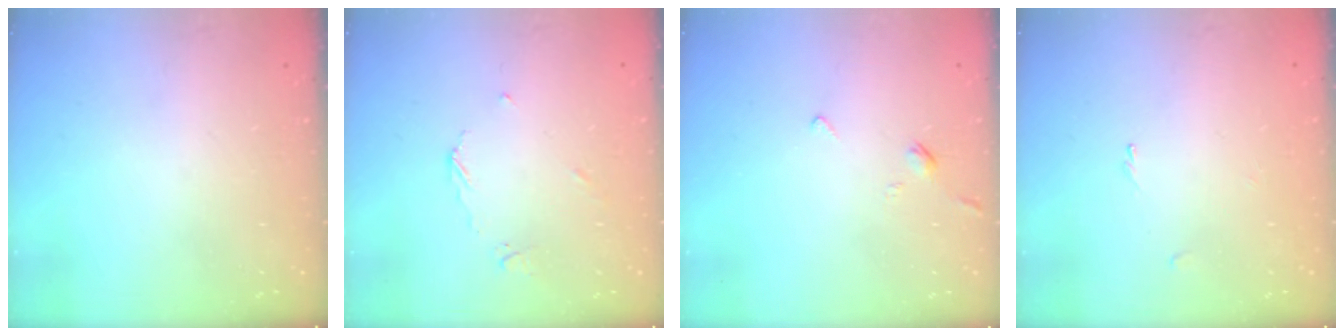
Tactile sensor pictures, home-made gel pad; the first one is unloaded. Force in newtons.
{"total": 4.8, "press": 4.8, "slide": 0.5}
{"total": 2.1, "press": 2.0, "slide": 0.6}
{"total": 0.0}